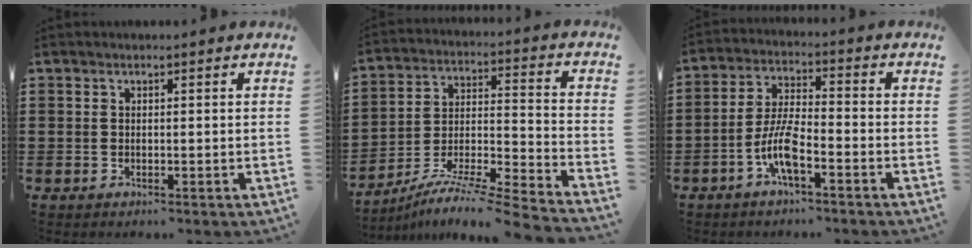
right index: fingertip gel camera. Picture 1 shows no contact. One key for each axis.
{"total": 8.4, "fx": -7.5, "fy": -0.2, "fz": 3.8, "tx": -0.060, "ty": -0.001, "tz": -0.152}
{"total": 7.1, "fx": -3.7, "fy": 1.9, "fz": 5.8, "tx": -0.135, "ty": -0.006, "tz": -0.074}